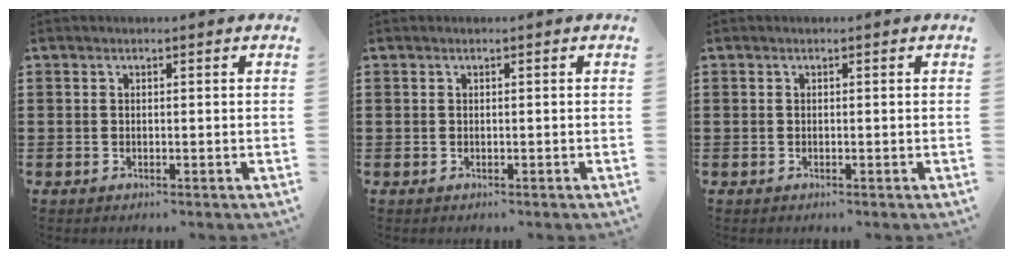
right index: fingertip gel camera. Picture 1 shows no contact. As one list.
[{"total": 0.0}, {"total": 0.0}]